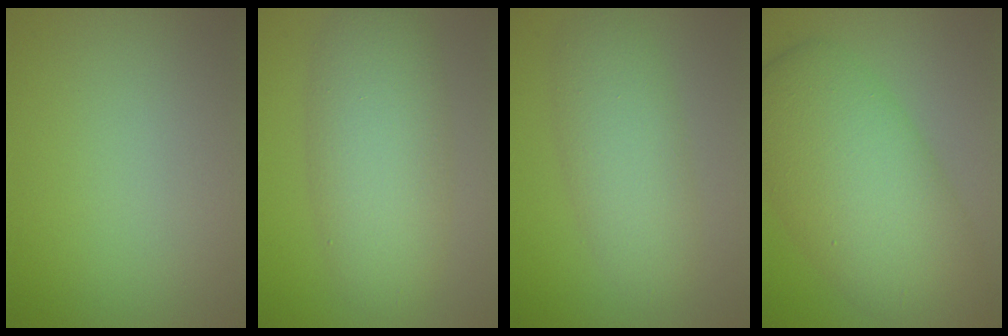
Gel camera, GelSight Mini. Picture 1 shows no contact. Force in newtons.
{"total": 7.0, "press": 7.0, "slide": 0.1}
{"total": 5.3, "press": 5.3, "slide": 0.1}
{"total": 10.6, "press": 10.6, "slide": 0.2}